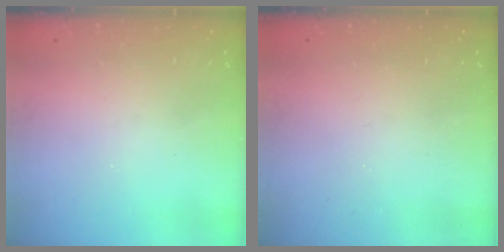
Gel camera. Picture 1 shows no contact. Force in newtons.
{"total": 0.0}